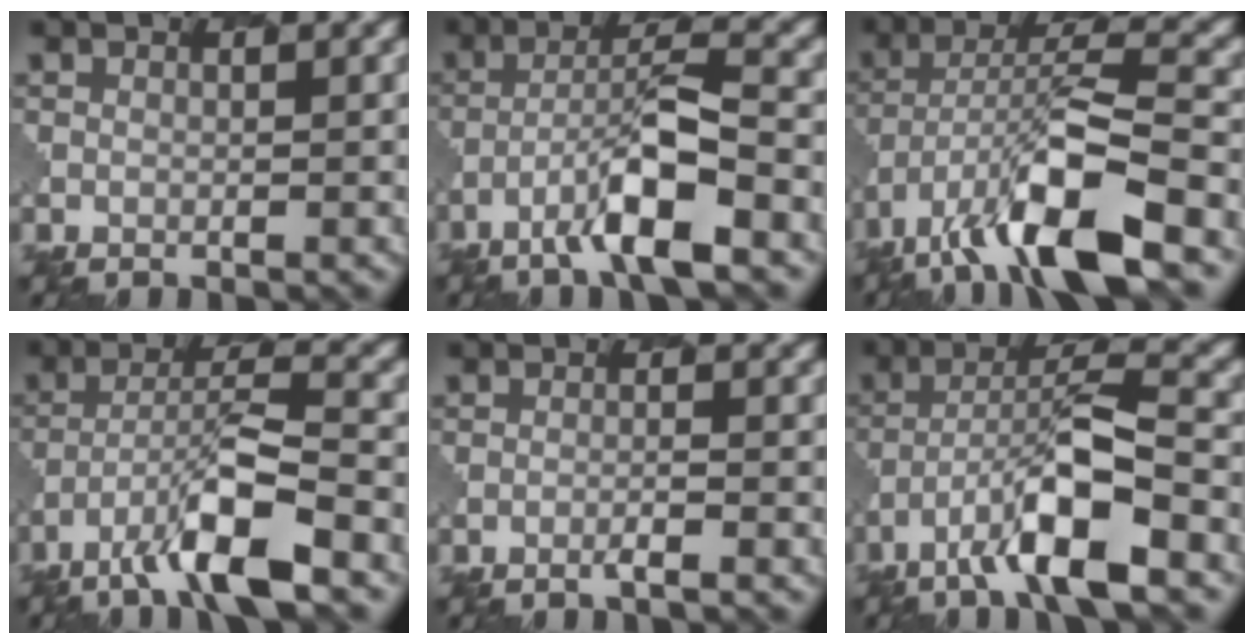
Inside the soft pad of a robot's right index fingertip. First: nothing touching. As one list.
[{"total": 7.6, "force": [-4.0, 1.5, 6.2], "torque": [-0.104, 0.014, -0.072]}, {"total": 11.1, "force": [-6.4, 2.9, 8.6], "torque": [-0.151, 0.008, -0.116]}, {"total": 8.5, "force": [-5.1, 1.9, 6.5], "torque": [-0.113, 0.007, -0.092]}, {"total": 1.1, "force": [-0.7, 0.0, 0.9], "torque": [-0.008, 0.004, -0.019]}, {"total": 9.3, "force": [-5.0, 2.2, 7.5], "torque": [-0.127, 0.015, -0.090]}]